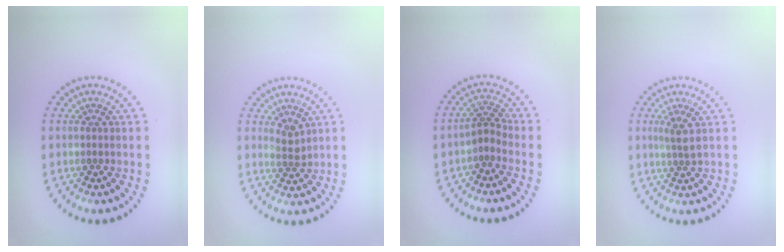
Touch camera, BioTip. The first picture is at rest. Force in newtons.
{"total": 1.5, "press": 1.1, "slide": 1.0}
{"total": 1.9, "press": 1.3, "slide": 1.4}
{"total": 1.7, "press": 1.1, "slide": 1.2}